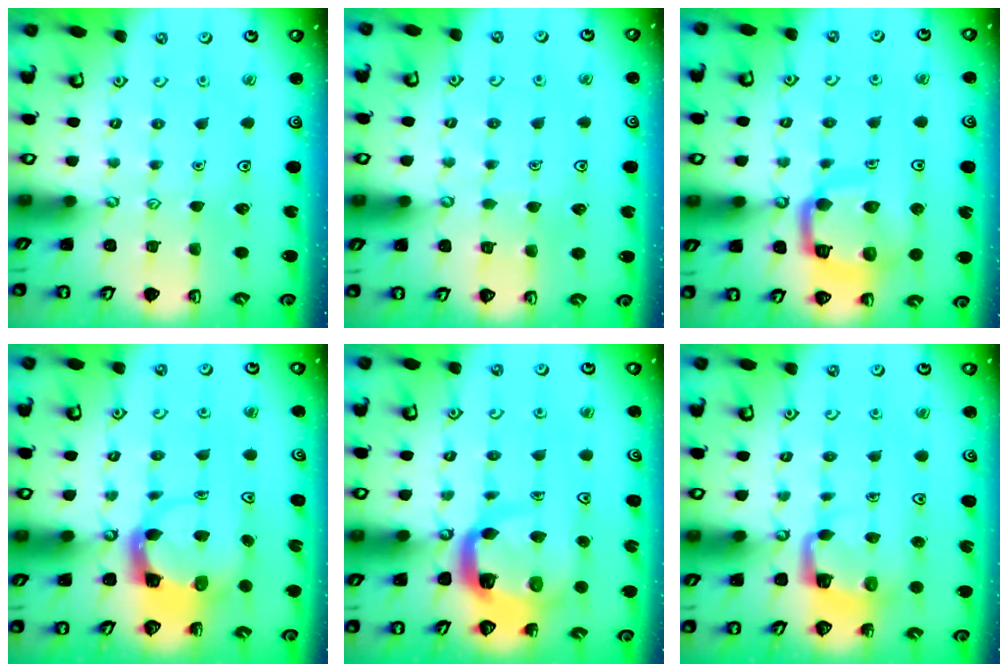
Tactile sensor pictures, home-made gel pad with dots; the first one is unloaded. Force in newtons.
{"total": 3.1, "press": 3.1, "slide": 0.4}
{"total": 13.2, "press": 13.1, "slide": 1.4}
{"total": 3.6, "press": 3.6, "slide": 0.5}
{"total": 5.7, "press": 5.7, "slide": 0.8}
{"total": 4.3, "press": 4.3, "slide": 0.1}